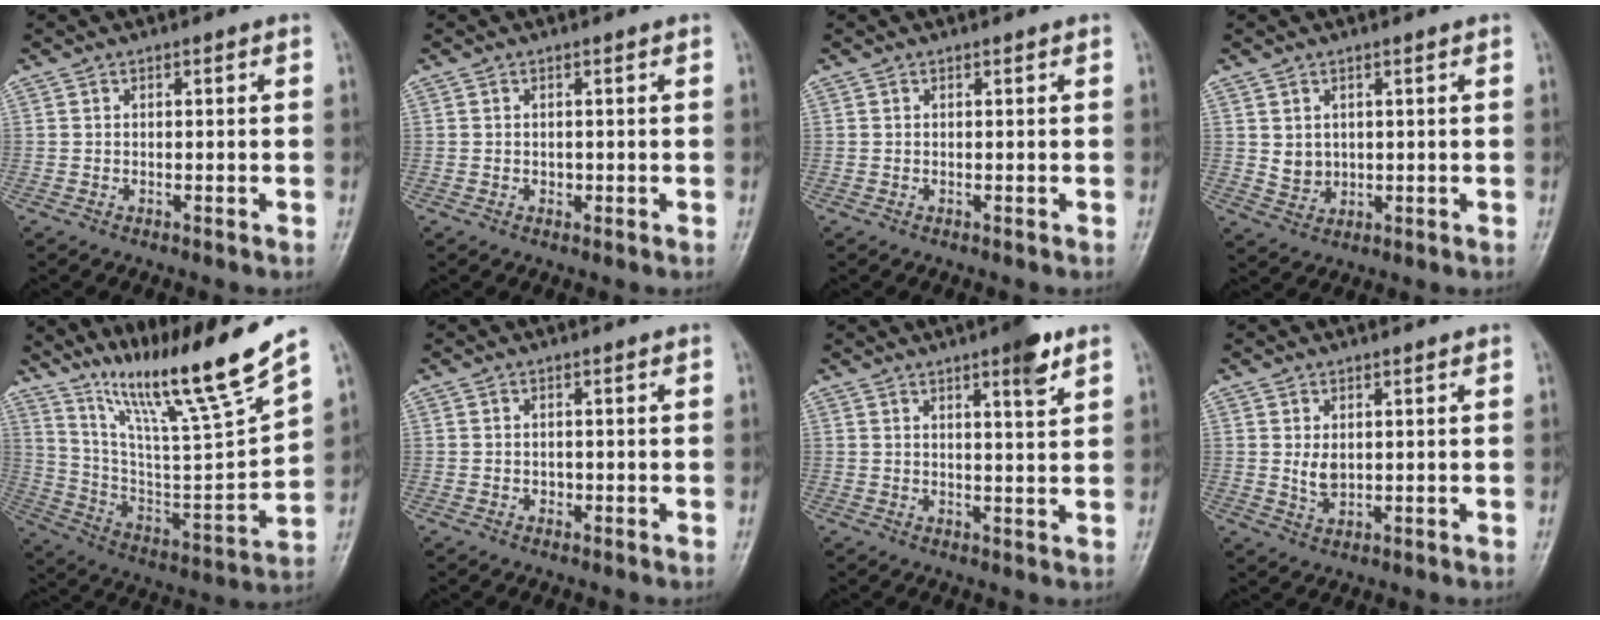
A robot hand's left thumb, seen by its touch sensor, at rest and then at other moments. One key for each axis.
{"total": 0.8, "fx": 0.1, "fy": 0.7, "fz": 0.4, "tx": -0.001, "ty": 0.001, "tz": 0.000}
{"total": 0.0}
{"total": 3.3, "fx": 1.0, "fy": 2.8, "fz": 1.5, "tx": -0.017, "ty": -0.013, "tz": 0.029}
{"total": 23.7, "fx": 17.6, "fy": 0.8, "fz": 15.8, "tx": -0.228, "ty": -0.086, "tz": 0.316}
{"total": 0.8, "fx": 0.0, "fy": 0.7, "fz": 0.4, "tx": -0.001, "ty": 0.001, "tz": 0.000}
{"total": 5.9, "fx": 3.7, "fy": 0.9, "fz": 4.5, "tx": -0.059, "ty": -0.021, "tz": 0.050}
{"total": 3.2, "fx": 1.0, "fy": 2.0, "fz": 2.3, "tx": -0.035, "ty": -0.013, "tz": 0.024}